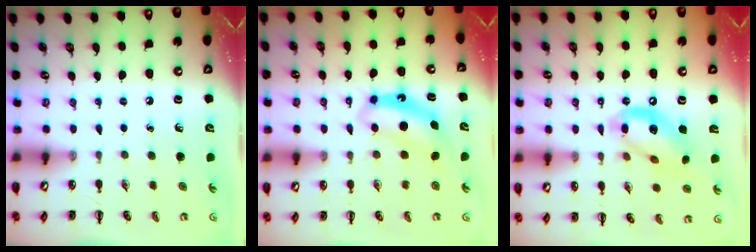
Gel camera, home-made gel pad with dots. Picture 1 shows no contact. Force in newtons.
{"total": 7.1, "press": 7.1, "slide": 0.5}
{"total": 13.5, "press": 13.0, "slide": 3.6}